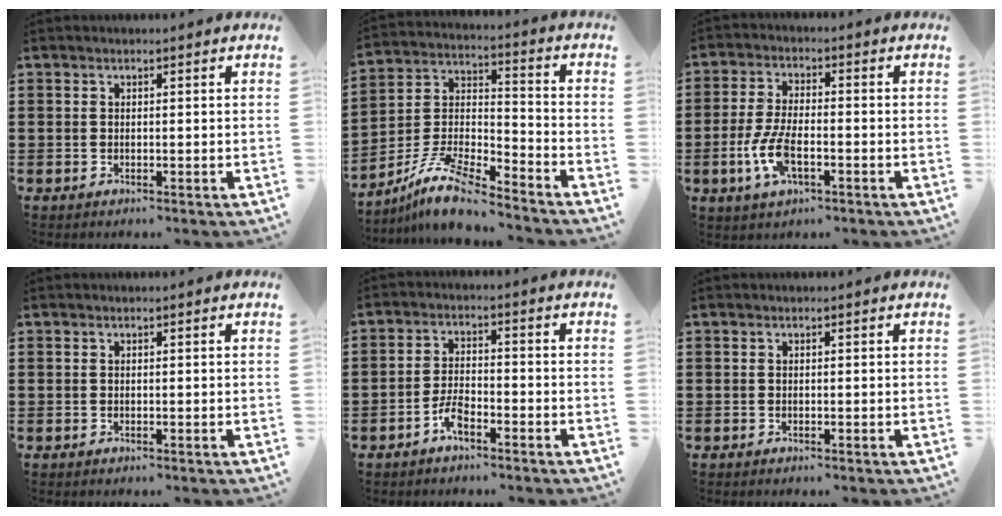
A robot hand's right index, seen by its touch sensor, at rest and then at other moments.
{"total": 10.8, "force": [-9.3, 1.9, 5.2], "torque": [-0.116, 0.016, -0.187]}
{"total": 6.9, "force": [-2.3, 2.9, 5.8], "torque": [-0.138, -0.008, -0.047]}
{"total": 0.0}
{"total": 3.8, "force": [-2.6, 1.4, 2.4], "torque": [-0.065, 0.002, -0.057]}
{"total": 0.0}